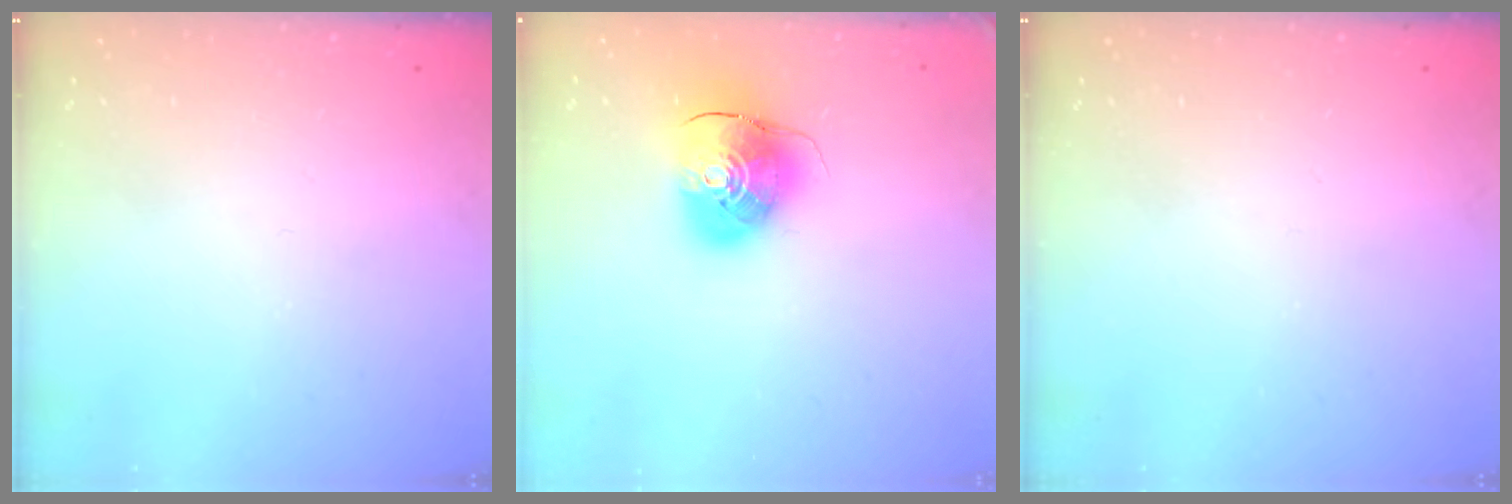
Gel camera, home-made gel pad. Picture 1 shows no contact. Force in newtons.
{"total": 10.9, "press": 10.7, "slide": 1.6}
{"total": 0.0}